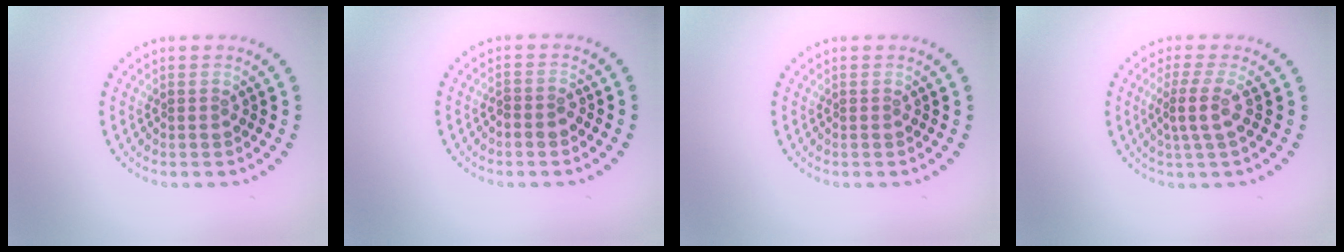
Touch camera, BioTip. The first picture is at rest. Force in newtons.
{"total": 1.1, "press": 1.0, "slide": 0.5}
{"total": 0.0}
{"total": 2.6, "press": 2.0, "slide": 1.8}